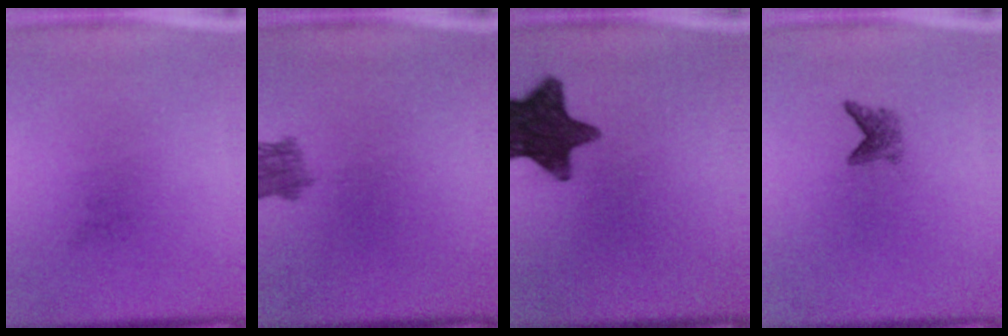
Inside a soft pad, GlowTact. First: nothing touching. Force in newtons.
{"total": 3.5}
{"total": 13.7}
{"total": 2.1}